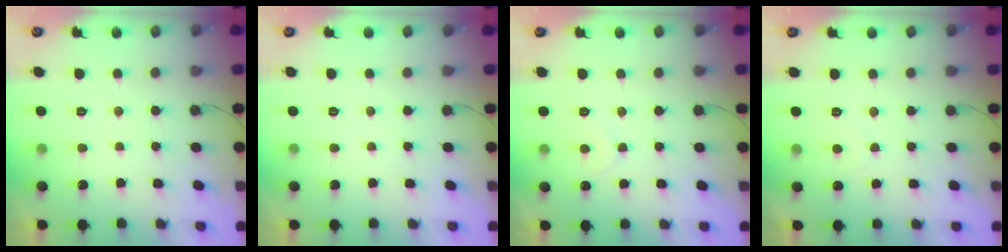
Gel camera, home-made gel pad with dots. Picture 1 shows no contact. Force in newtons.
{"total": 0.0}
{"total": 4.8, "press": 4.8, "slide": 0.3}
{"total": 4.4, "press": 4.4, "slide": 0.3}